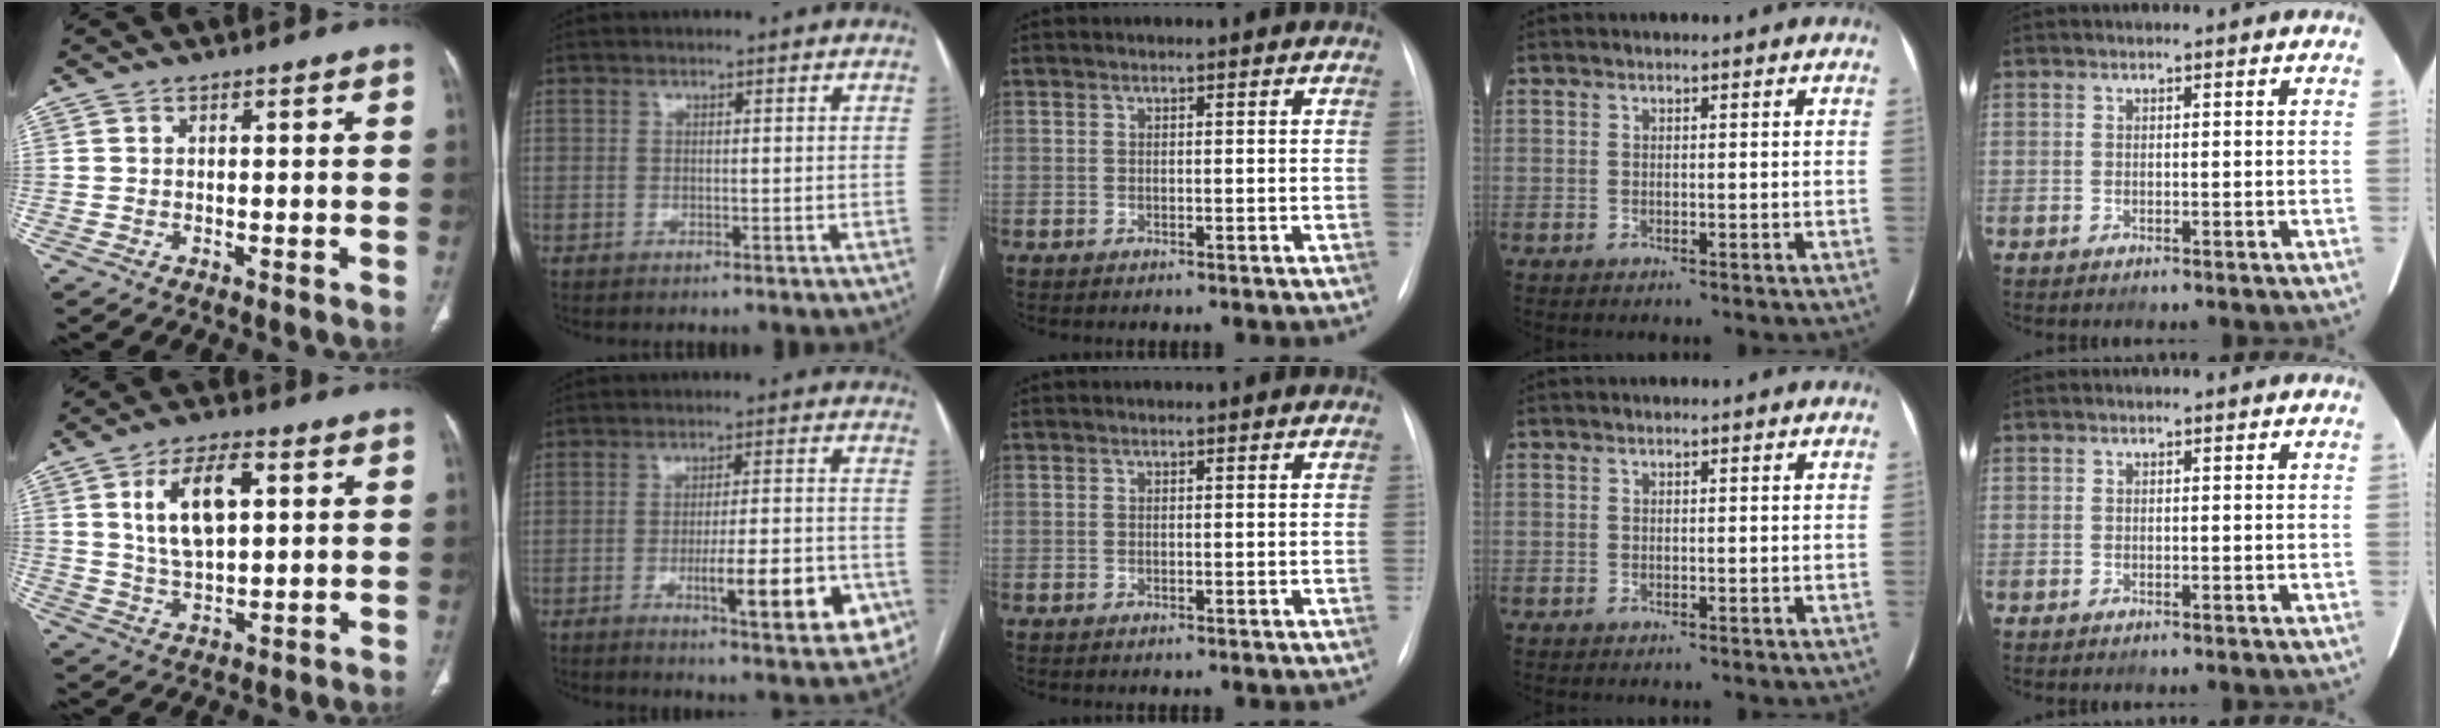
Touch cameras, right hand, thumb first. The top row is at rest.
{"thumb": {"total": 11.3, "force": [3.2, 5.5, 9.4], "torque": [-0.162, -0.002, 0.061]}, "index": {"total": 13.3, "force": [-5.0, 2.7, 12.0], "torque": [-0.147, 0.005, -0.061]}}